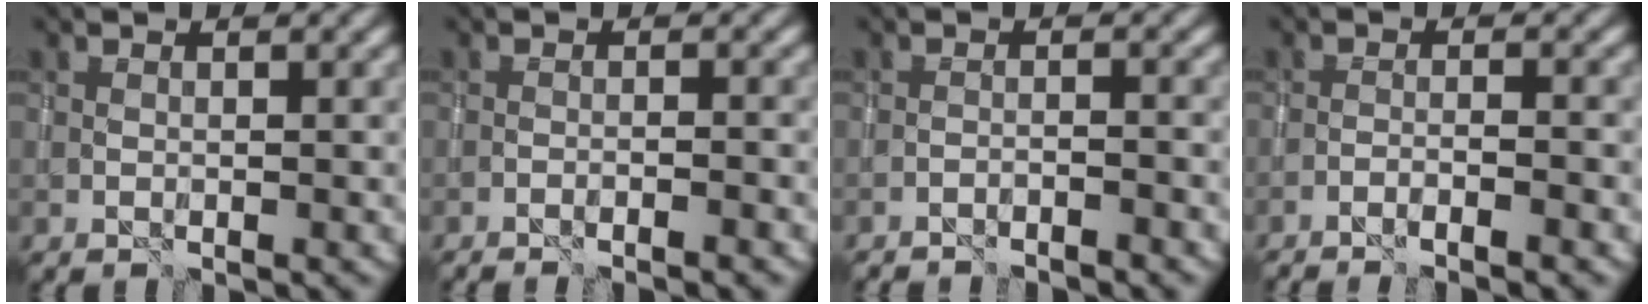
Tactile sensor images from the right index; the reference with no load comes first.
{"total": 2.6, "force": [-2.2, 0.4, 1.4], "torque": [-0.020, 0.009, -0.038]}
{"total": 2.3, "force": [-2.2, 0.2, 0.7], "torque": [-0.010, 0.008, -0.036]}
{"total": 3.3, "force": [-2.6, 0.4, 2.0], "torque": [-0.035, 0.005, -0.050]}